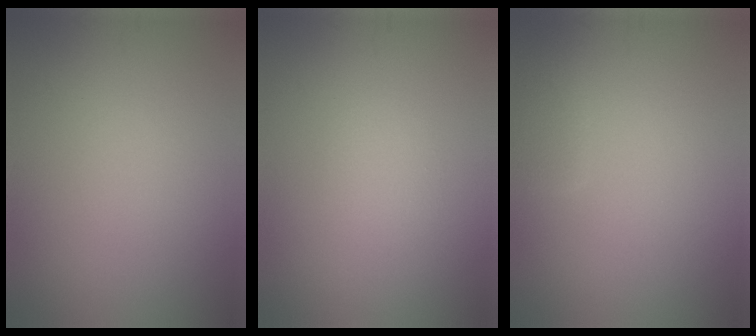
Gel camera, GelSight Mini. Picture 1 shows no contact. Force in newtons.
{"total": 1.1, "press": 1.1, "slide": 0.1}
{"total": 1.6, "press": 1.5, "slide": 0.2}